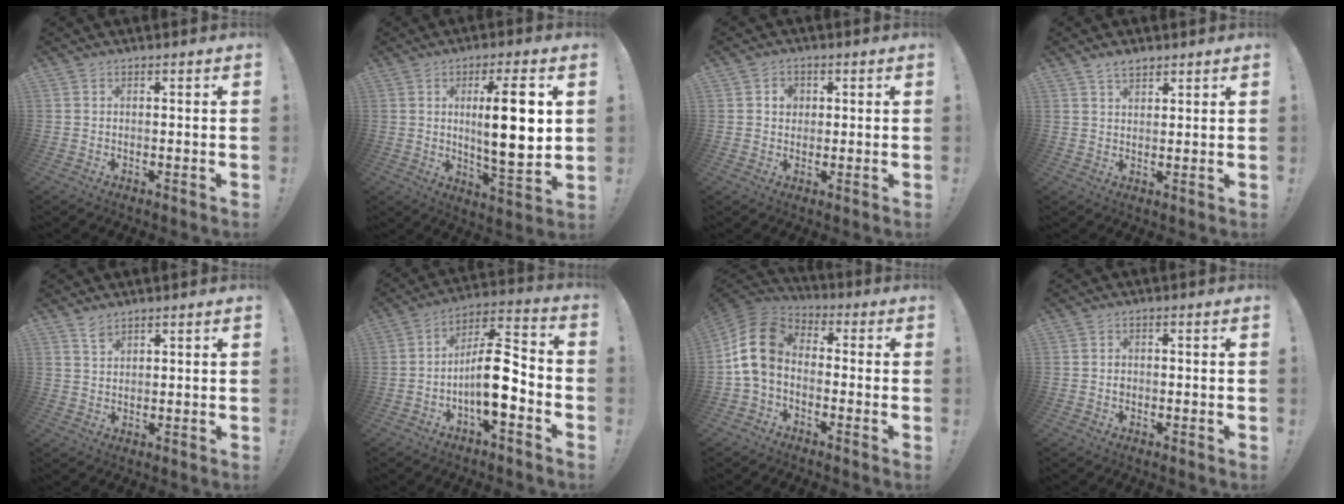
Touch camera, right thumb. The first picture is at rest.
{"total": 14.4, "force": [2.7, 3.2, 13.8], "torque": [-0.210, -0.012, 0.031]}
{"total": 3.5, "force": [0.8, 3.1, 1.3], "torque": [-0.012, -0.003, 0.011]}
{"total": 3.9, "force": [2.9, 2.0, 1.6], "torque": [-0.026, -0.012, 0.054]}
{"total": 3.2, "force": [2.7, 1.4, 1.1], "torque": [-0.011, -0.021, 0.050]}
{"total": 14.5, "force": [-4.1, 5.2, 12.9], "torque": [-0.221, 0.020, -0.065]}
{"total": 14.1, "force": [-0.3, 9.6, 10.3], "torque": [-0.205, 0.017, 0.001]}
{"total": 1.3, "force": [-0.3, 1.1, 0.5], "torque": [-0.014, 0.005, -0.007]}